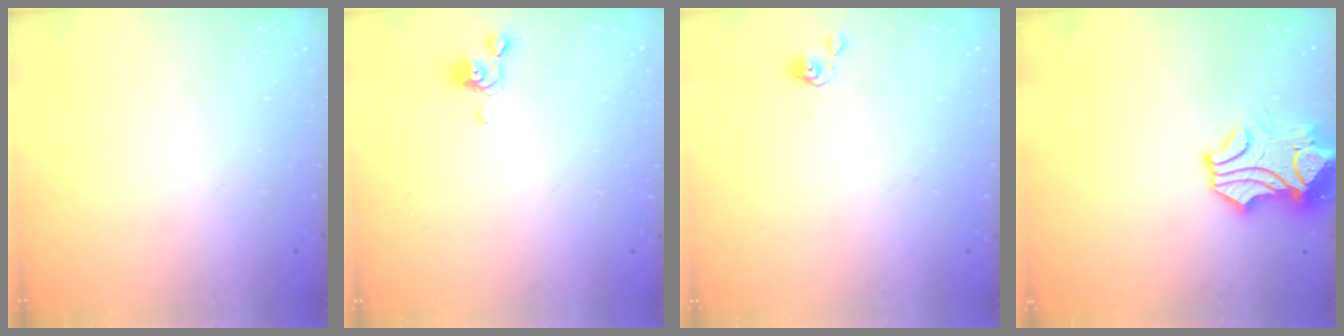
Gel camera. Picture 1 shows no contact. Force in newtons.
{"total": 2.3, "press": 2.3, "slide": 0.6}
{"total": 0.0}
{"total": 2.7, "press": 2.3, "slide": 1.5}